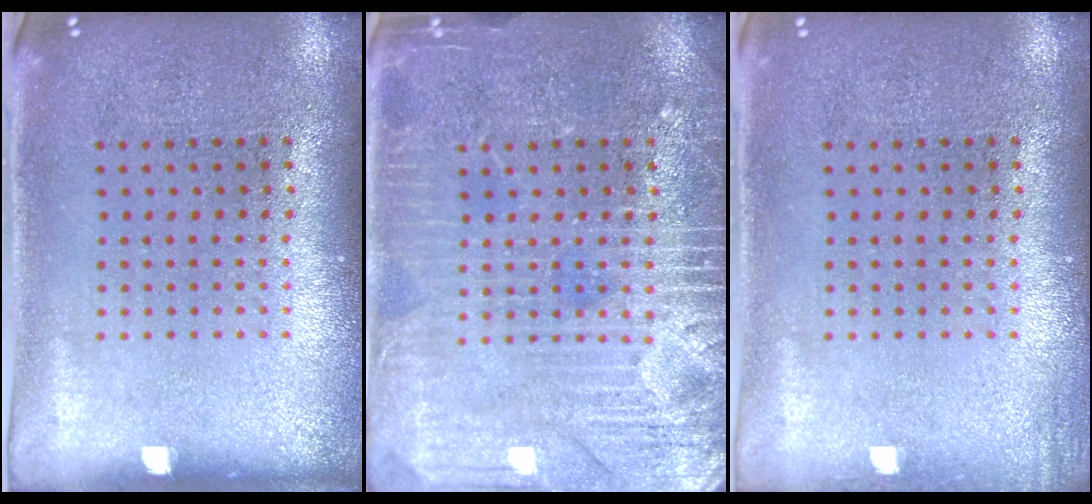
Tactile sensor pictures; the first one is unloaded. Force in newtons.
{"total": 5.2, "press": 5.1, "slide": 0.7}
{"total": 0.8, "press": 0.7, "slide": 0.1}